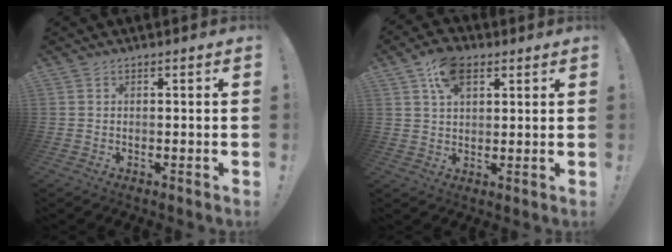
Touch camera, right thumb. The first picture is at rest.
{"total": 9.8, "force": [4.6, 5.9, 6.4], "torque": [-0.101, -0.002, 0.086]}